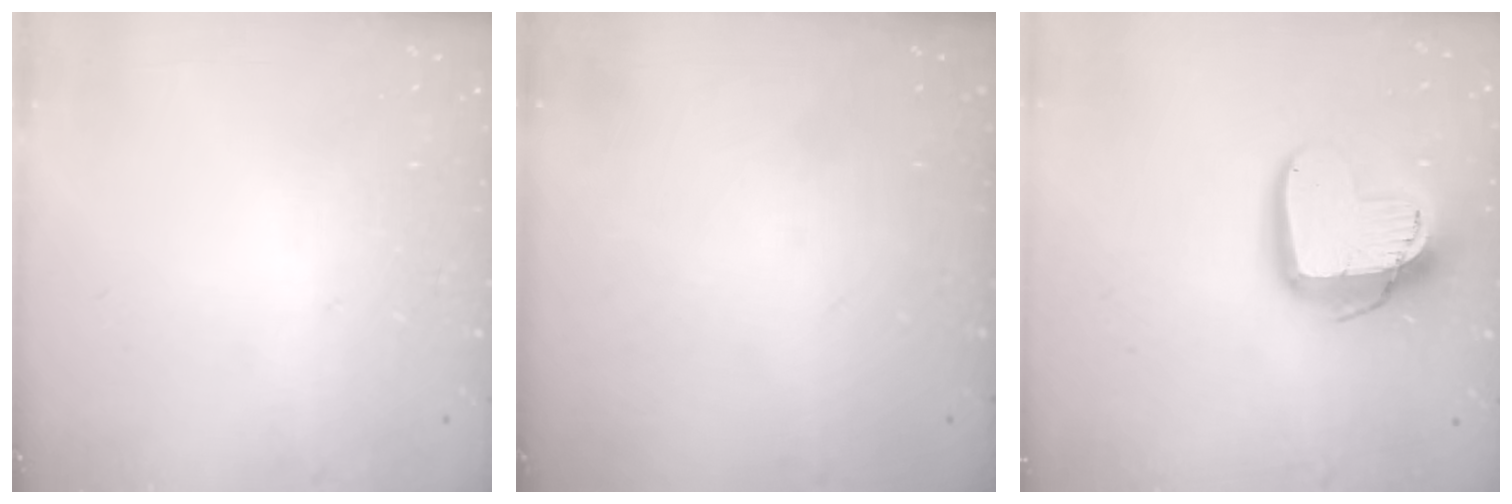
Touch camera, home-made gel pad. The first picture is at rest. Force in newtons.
{"total": 0.0}
{"total": 15.8, "press": 15.8, "slide": 1.3}